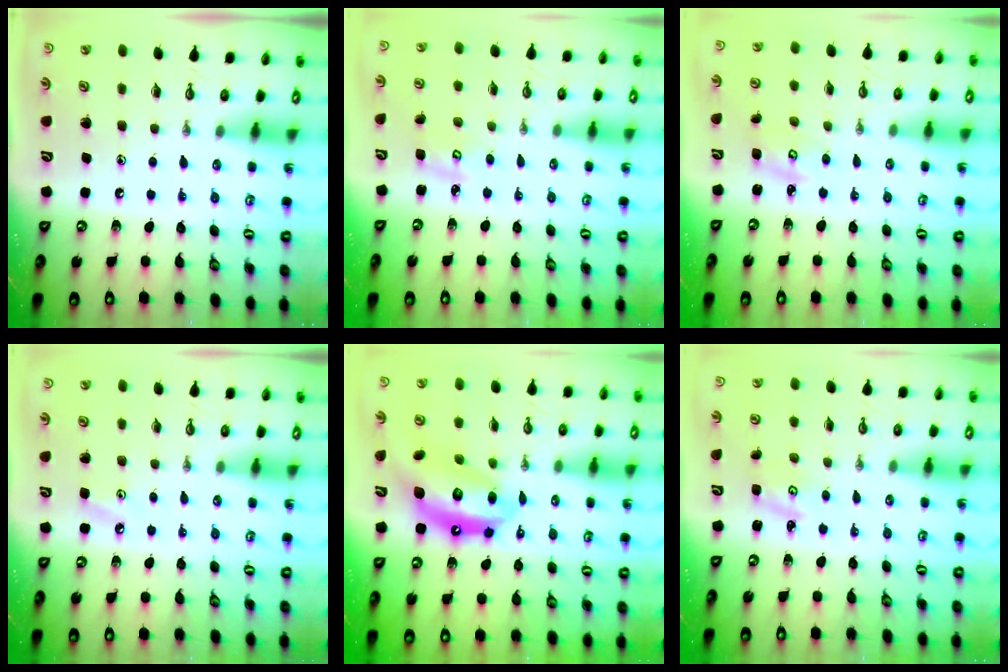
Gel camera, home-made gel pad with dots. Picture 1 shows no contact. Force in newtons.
{"total": 2.6, "press": 2.6, "slide": 0.1}
{"total": 3.1, "press": 3.1, "slide": 0.2}
{"total": 3.8, "press": 3.8, "slide": 0.6}
{"total": 13.5, "press": 13.5, "slide": 0.9}
{"total": 2.3, "press": 2.3, "slide": 0.3}